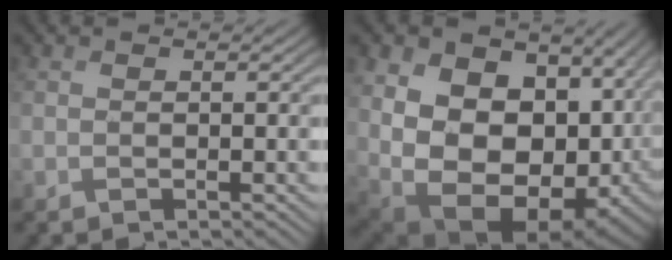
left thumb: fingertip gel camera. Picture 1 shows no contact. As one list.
[{"total": 21.7, "force": [0.7, 15.0, 15.7], "torque": [-0.298, -0.042, 0.066]}]